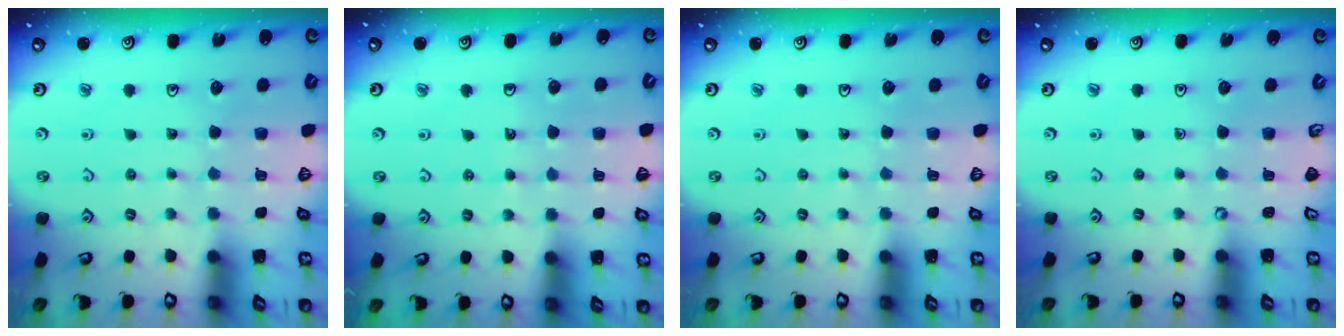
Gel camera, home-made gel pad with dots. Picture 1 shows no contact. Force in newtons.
{"total": 2.9, "press": 2.6, "slide": 1.1}
{"total": 0.0}
{"total": 0.0}